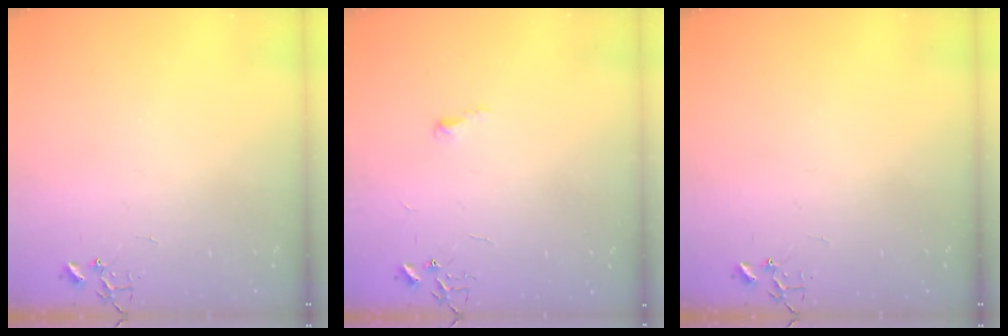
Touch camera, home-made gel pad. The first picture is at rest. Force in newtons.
{"total": 3.4, "press": 3.4, "slide": 0.5}
{"total": 0.0}